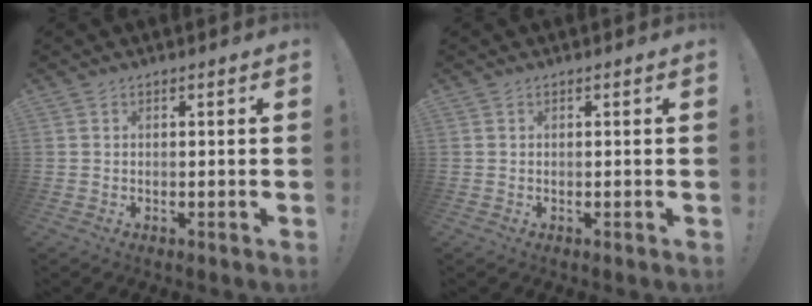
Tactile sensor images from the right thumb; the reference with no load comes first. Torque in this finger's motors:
{"motor_torque": [0.00, 0.00, 0.00, 0.00, 0.00]}